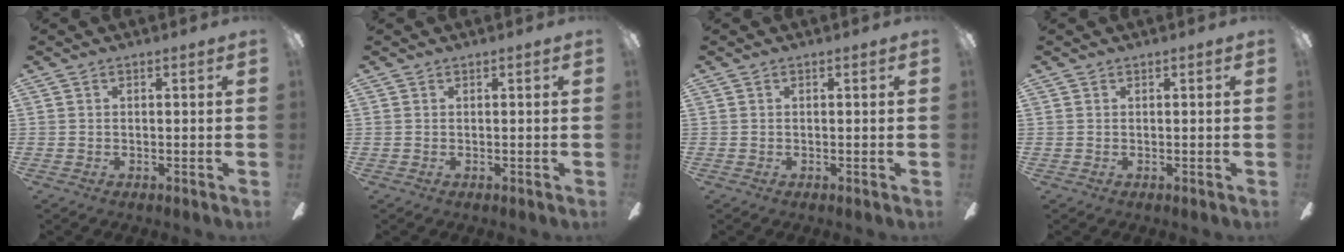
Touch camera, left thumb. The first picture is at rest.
{"total": 0.0}
{"total": 0.0}
{"total": 0.0}